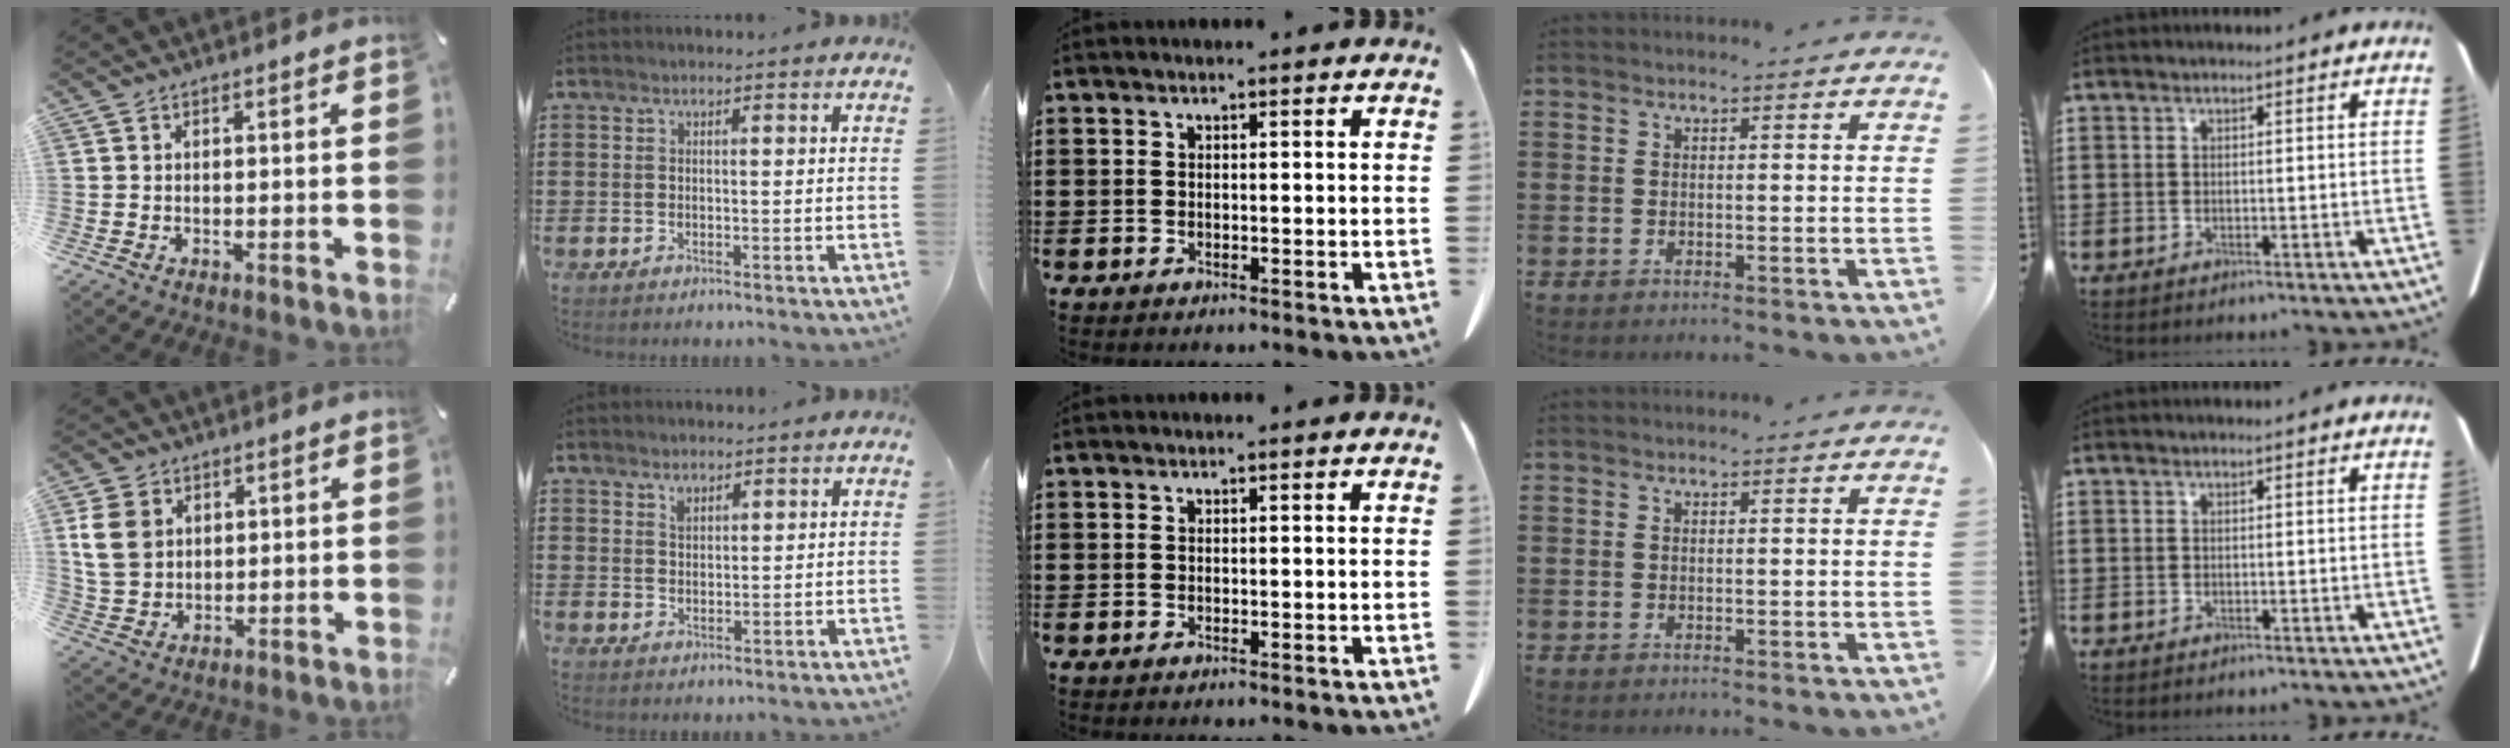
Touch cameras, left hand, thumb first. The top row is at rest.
{"thumb": {"total": 8.7, "force": [2.5, 7.3, 4.0], "torque": [-0.104, 0.009, 0.048]}, "index": {"total": 2.5, "force": [1.9, 1.5, 0.7], "torque": [-0.009, -0.003, 0.035]}}